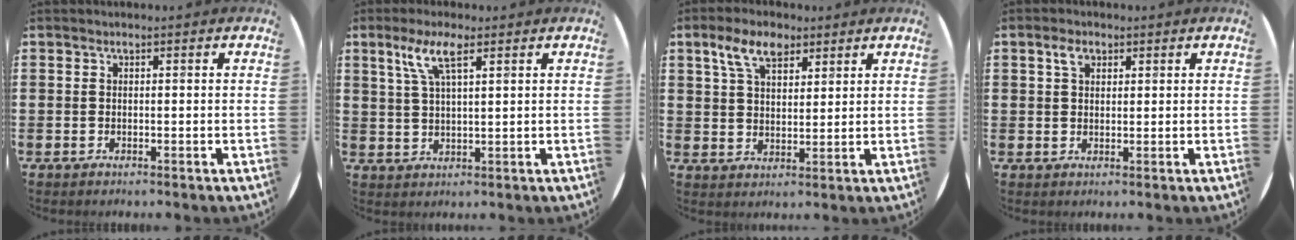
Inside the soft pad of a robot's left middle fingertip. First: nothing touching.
{"total": 5.2, "force": [3.0, 1.1, 4.0], "torque": [-0.089, 0.007, 0.052]}
{"total": 6.3, "force": [4.2, 3.1, 3.5], "torque": [-0.073, 0.005, 0.076]}
{"total": 2.4, "force": [1.4, 1.5, 1.2], "torque": [-0.020, 0.002, 0.024]}